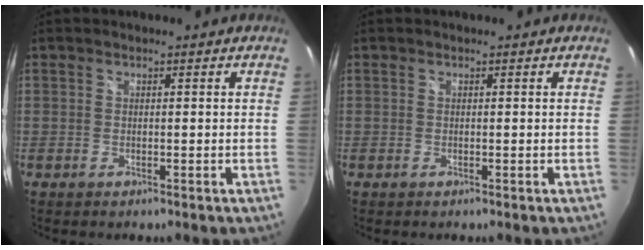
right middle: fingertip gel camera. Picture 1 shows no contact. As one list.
[{"total": 0.0}]